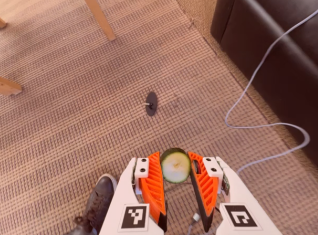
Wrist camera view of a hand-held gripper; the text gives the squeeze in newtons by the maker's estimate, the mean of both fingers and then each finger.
{"total": 9.9, "left": 9.7, "right": 10.2}